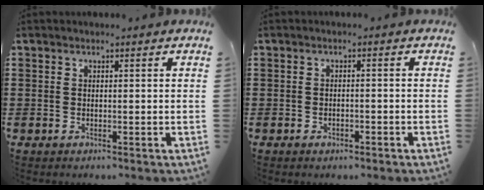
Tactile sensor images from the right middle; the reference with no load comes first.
{"total": 0.9, "force": [-0.7, 0.4, 0.4], "torque": [-0.012, -0.002, -0.014]}